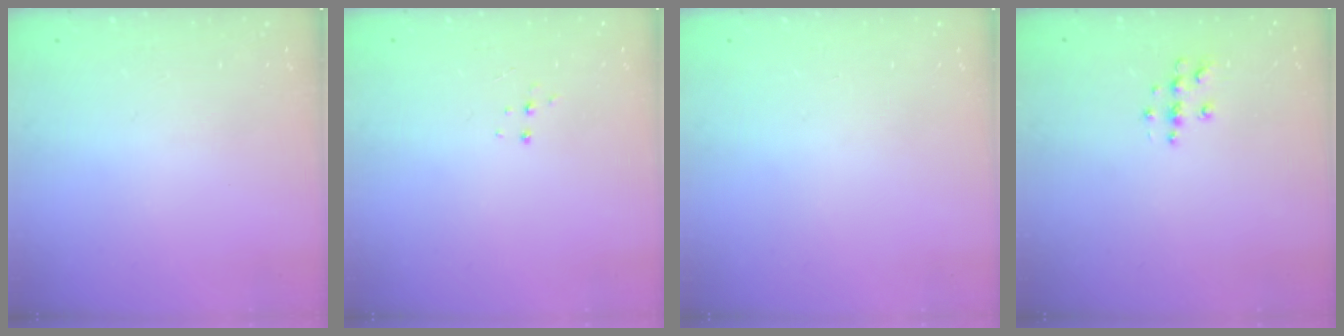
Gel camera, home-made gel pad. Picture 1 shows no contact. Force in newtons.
{"total": 4.2, "press": 4.2, "slide": 0.5}
{"total": 0.0}
{"total": 5.4, "press": 5.4, "slide": 0.6}